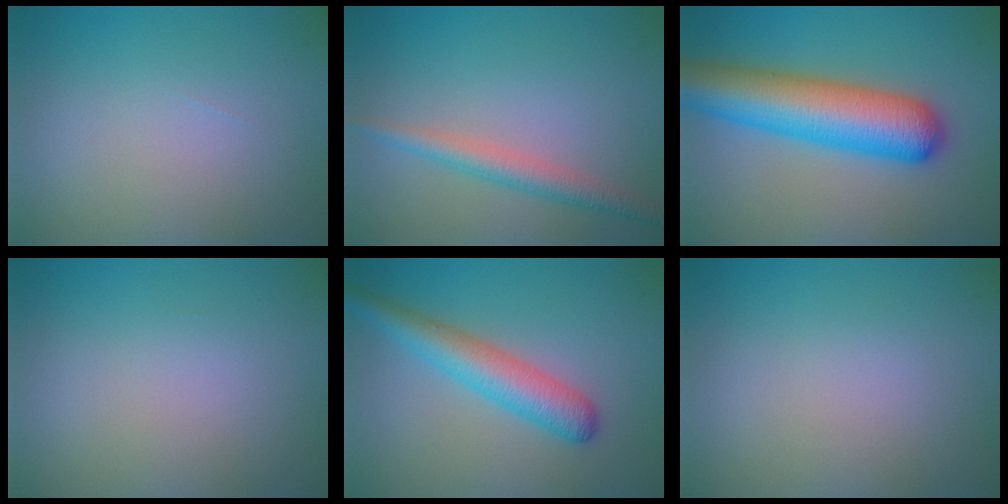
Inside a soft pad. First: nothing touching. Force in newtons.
{"total": 2.6, "press": 2.6, "slide": 0.0}
{"total": 8.7, "press": 8.7, "slide": 0.3}
{"total": 0.0}
{"total": 4.4, "press": 4.4, "slide": 0.1}
{"total": 0.0}